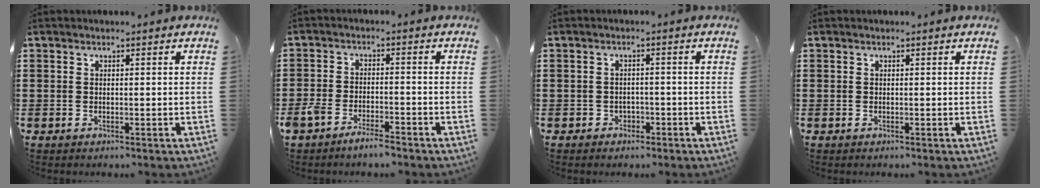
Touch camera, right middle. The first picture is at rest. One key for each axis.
{"total": 3.7, "fx": -3.3, "fy": 0.8, "fz": 1.5, "tx": -0.041, "ty": 0.002, "tz": -0.070}
{"total": 1.4, "fx": -1.1, "fy": 1.0, "fz": 0.1, "tx": -0.008, "ty": 0.001, "tz": -0.026}
{"total": 0.0}